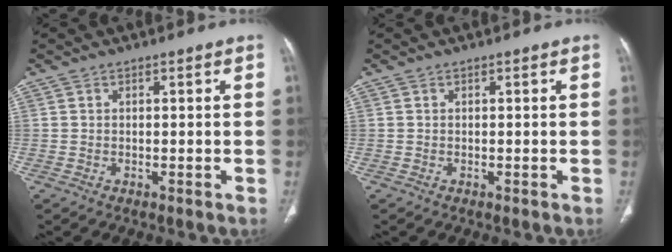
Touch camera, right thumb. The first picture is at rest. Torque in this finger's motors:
{"motor_torque": [-0.04, -0.10, 0.45, -0.28, -0.05]}